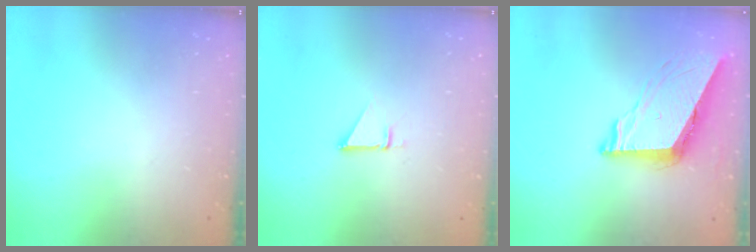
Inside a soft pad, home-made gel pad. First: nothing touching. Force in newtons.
{"total": 2.3, "press": 2.3, "slide": 0.1}
{"total": 8.4, "press": 8.4, "slide": 0.9}